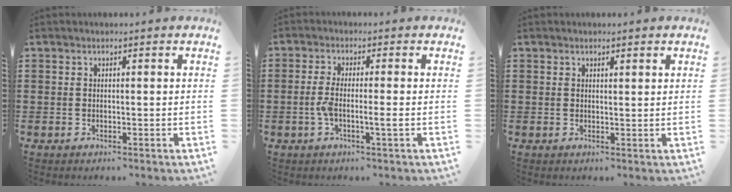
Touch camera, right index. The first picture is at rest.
{"total": 4.2, "force": [-1.1, 0.5, 4.0], "torque": [-0.092, -0.010, -0.029]}
{"total": 0.8, "force": [0.7, 0.2, 0.3], "torque": [-0.007, 0.001, 0.013]}